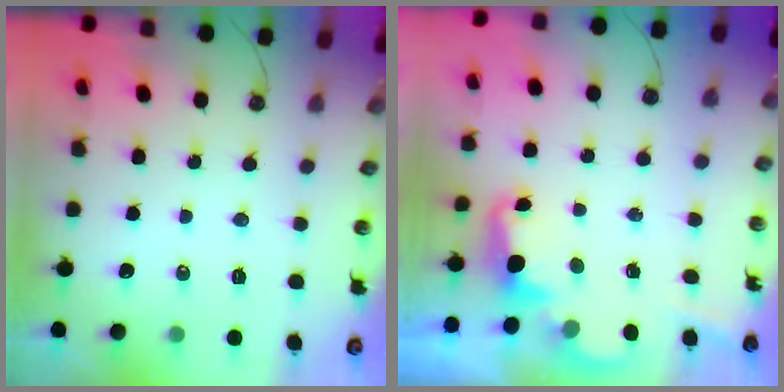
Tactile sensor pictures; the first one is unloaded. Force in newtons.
{"total": 2.3, "press": 2.3, "slide": 0.5}